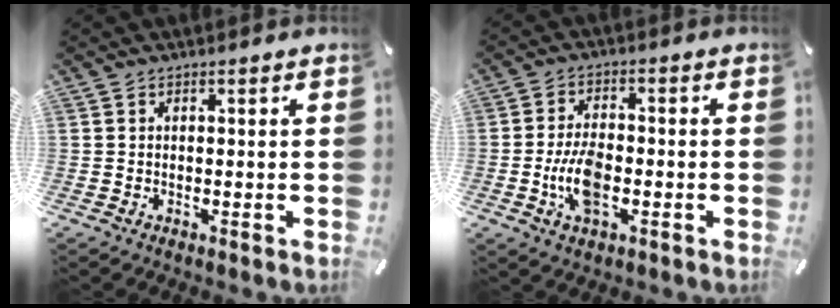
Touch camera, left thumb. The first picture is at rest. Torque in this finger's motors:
{"motor_torque": [1.44, 1.51, 0.68, 0.13, 0.06]}